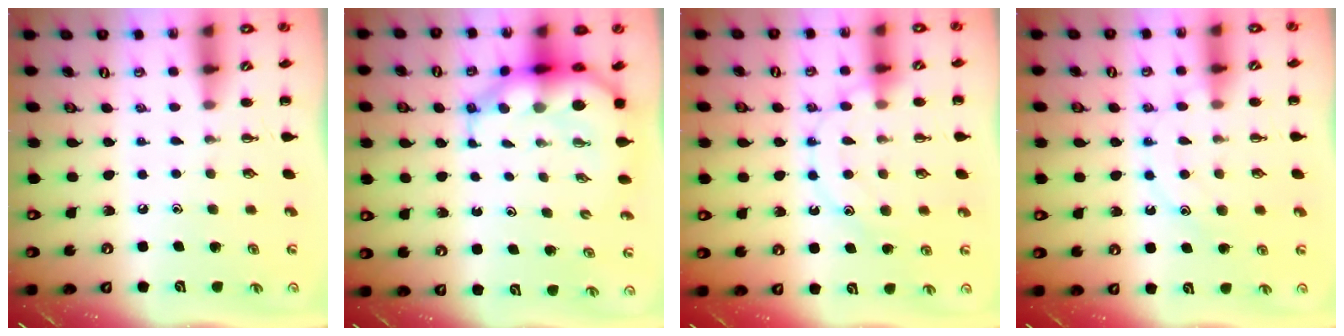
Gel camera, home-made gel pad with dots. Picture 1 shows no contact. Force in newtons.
{"total": 8.4, "press": 8.1, "slide": 2.2}
{"total": 12.0, "press": 12.0, "slide": 0.9}
{"total": 11.3, "press": 11.2, "slide": 1.1}